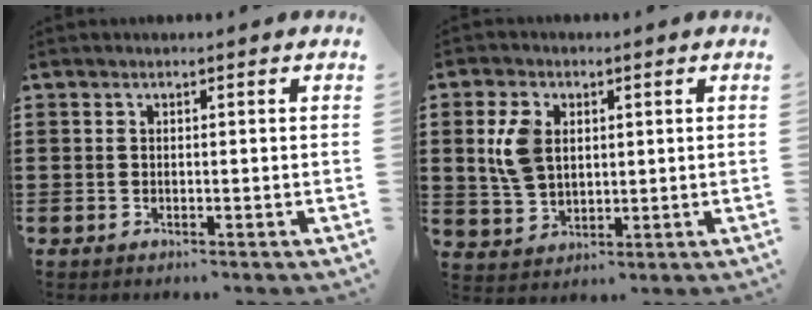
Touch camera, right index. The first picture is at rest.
{"total": 6.6, "force": [1.6, 4.5, 4.5], "torque": [-0.121, 0.008, 0.022]}